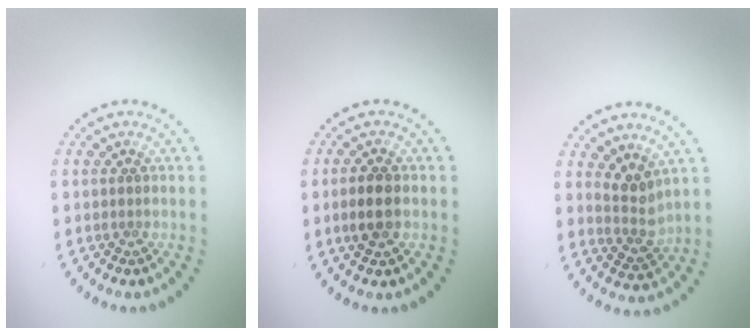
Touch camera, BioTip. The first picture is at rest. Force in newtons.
{"total": 2.6, "press": 2.6, "slide": 0.2}
{"total": 2.5, "press": 2.0, "slide": 1.6}